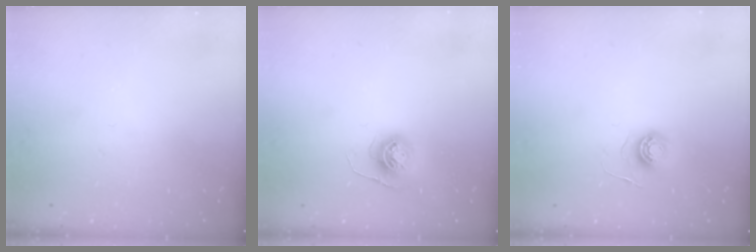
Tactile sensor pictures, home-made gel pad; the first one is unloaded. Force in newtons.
{"total": 6.1, "press": 6.0, "slide": 0.6}
{"total": 6.0, "press": 6.0, "slide": 0.3}